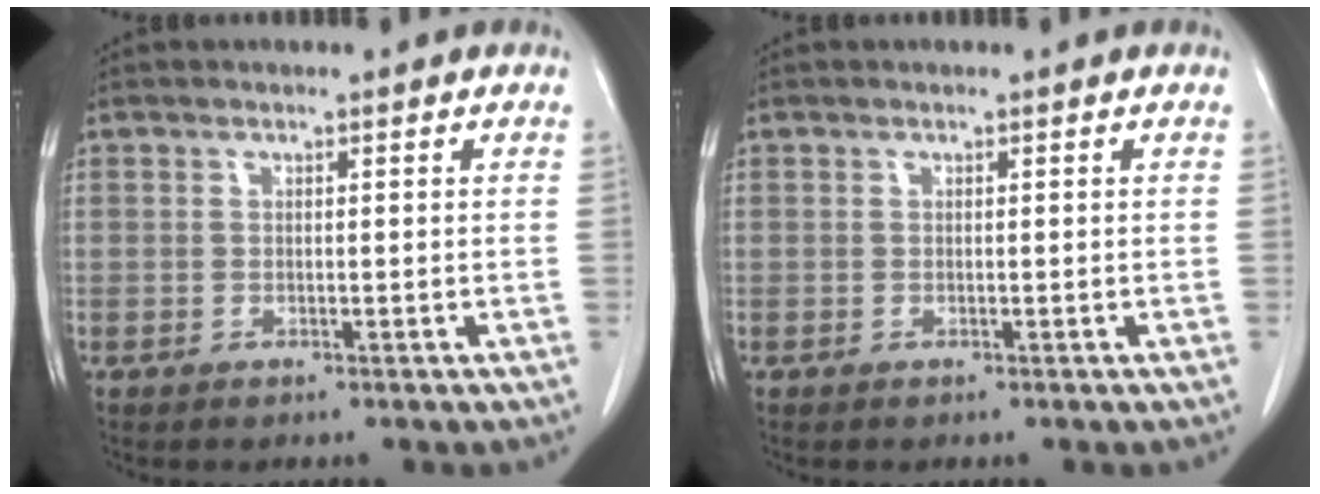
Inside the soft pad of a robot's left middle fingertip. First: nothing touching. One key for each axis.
{"total": 0.0}